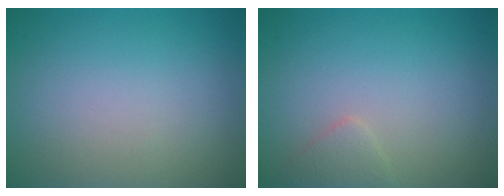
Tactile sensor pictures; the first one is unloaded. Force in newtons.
{"total": 1.3, "press": 1.3, "slide": 0.1}